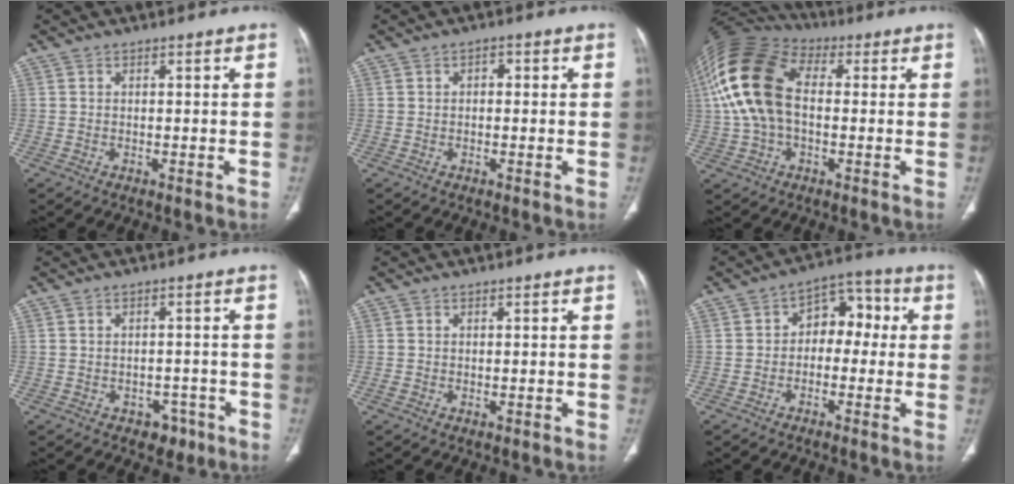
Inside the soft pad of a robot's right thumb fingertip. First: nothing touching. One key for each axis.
{"total": 1.4, "fx": 0.2, "fy": 0.9, "fz": 1.0, "tx": -0.009, "ty": 0.004, "tz": 0.000}
{"total": 17.8, "fx": 1.3, "fy": 11.0, "fz": 13.9, "tx": -0.300, "ty": 0.038, "tz": 0.018}
{"total": 3.4, "fx": -2.0, "fy": 2.5, "fz": 1.2, "tx": 0.004, "ty": 0.015, "tz": -0.021}
{"total": 0.7, "fx": -0.2, "fy": 0.4, "fz": 0.5, "tx": -0.011, "ty": 0.001, "tz": -0.002}
{"total": 8.4, "fx": -0.1, "fy": 5.9, "fz": 6.0, "tx": -0.044, "ty": 0.040, "tz": -0.017}